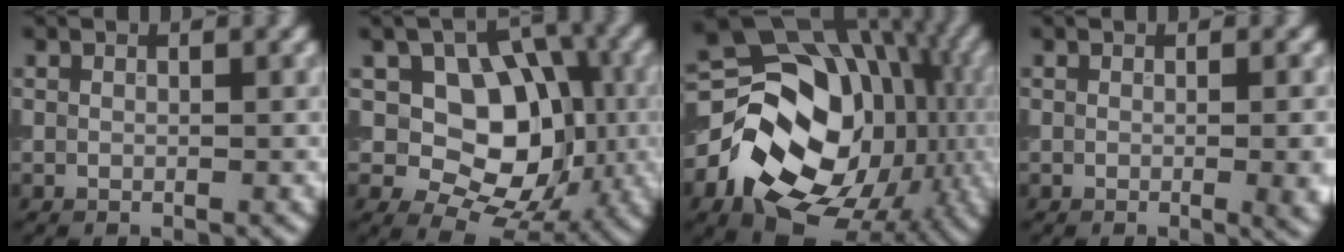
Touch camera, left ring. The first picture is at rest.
{"total": 10.2, "force": [0.3, 7.5, 6.8], "torque": [-0.091, -0.003, -0.005]}
{"total": 17.0, "force": [-3.6, 12.9, 10.4], "torque": [-0.165, -0.018, -0.048]}
{"total": 4.4, "force": [-0.4, 1.9, 4.0], "torque": [-0.026, -0.005, -0.001]}